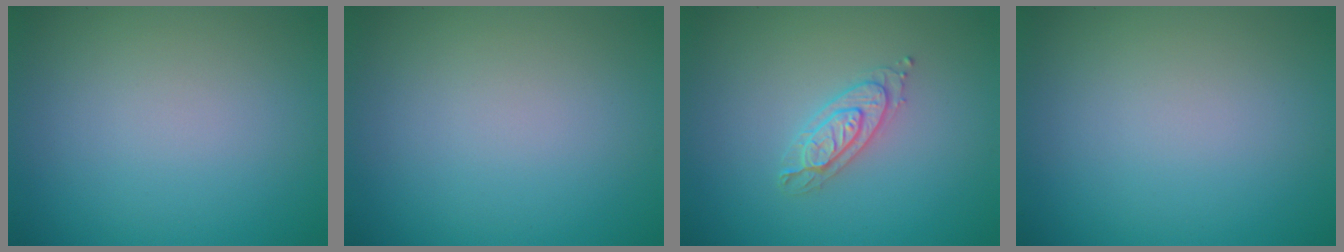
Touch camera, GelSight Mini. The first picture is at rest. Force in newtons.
{"total": 0.0}
{"total": 2.2, "press": 2.2, "slide": 0.3}
{"total": 0.0}